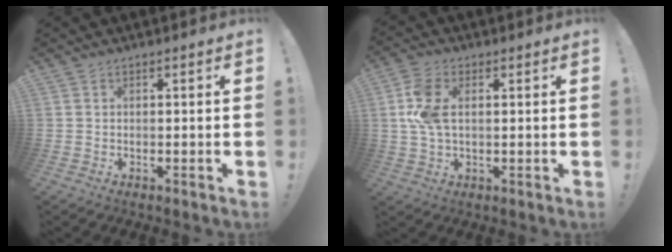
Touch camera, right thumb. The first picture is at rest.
{"total": 9.0, "force": [1.5, 5.2, 7.2], "torque": [-0.151, 0.000, 0.029]}